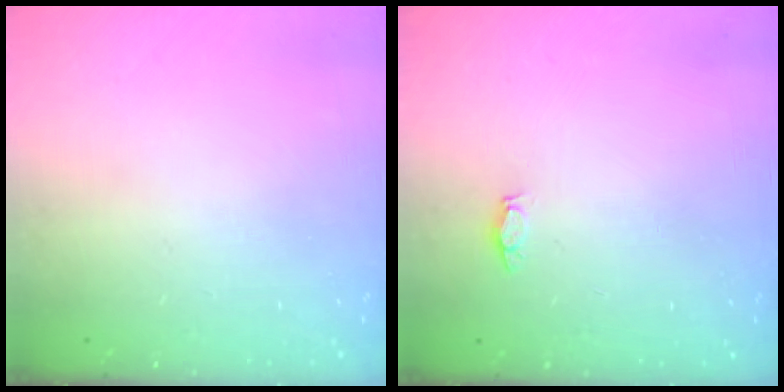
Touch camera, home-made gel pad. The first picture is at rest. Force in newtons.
{"total": 2.9, "press": 2.7, "slide": 1.1}